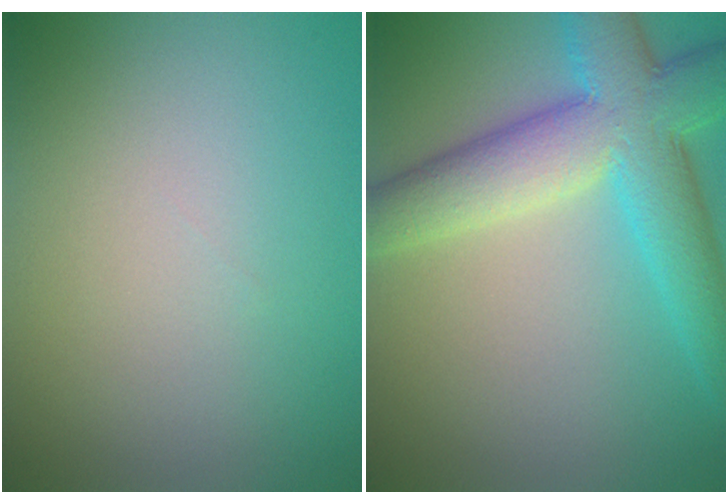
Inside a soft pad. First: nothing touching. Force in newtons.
{"total": 9.2, "press": 9.2, "slide": 0.4}